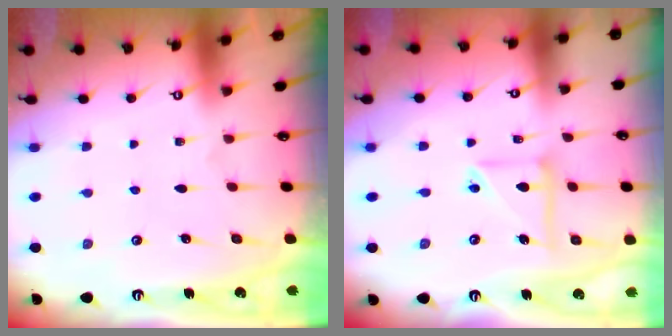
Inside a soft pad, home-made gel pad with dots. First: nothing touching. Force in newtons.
{"total": 10.3, "press": 10.2, "slide": 1.4}